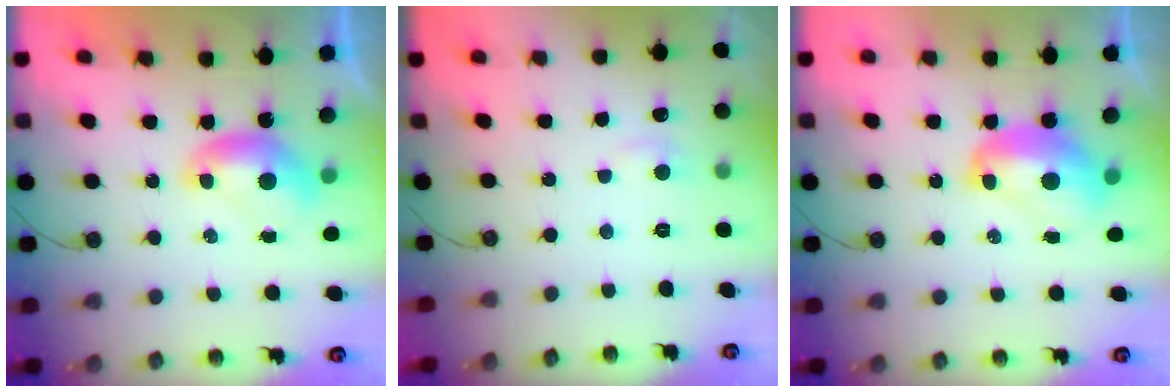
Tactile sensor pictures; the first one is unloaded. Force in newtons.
{"total": 1.8, "press": 1.6, "slide": 0.6}
{"total": 3.3, "press": 3.3, "slide": 0.5}